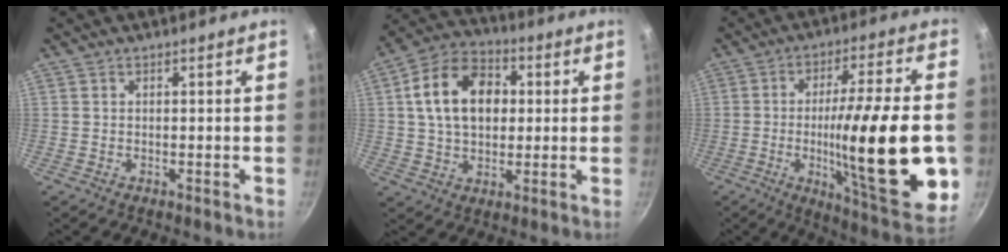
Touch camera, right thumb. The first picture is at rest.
{"total": 15.1, "force": [2.5, 10.7, 10.4], "torque": [-0.151, 0.017, 0.031]}
{"total": 26.0, "force": [-3.7, 5.4, 25.2], "torque": [-0.370, -0.003, -0.051]}